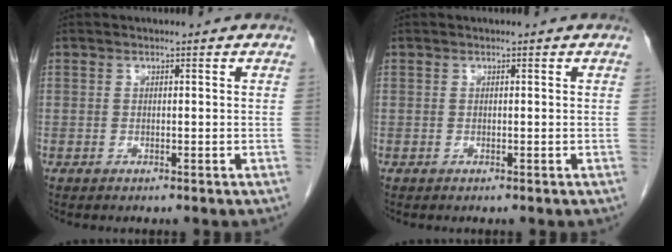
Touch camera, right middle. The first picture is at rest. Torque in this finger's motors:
{"motor_torque": [-0.06, 0.06, -0.06, -0.01]}